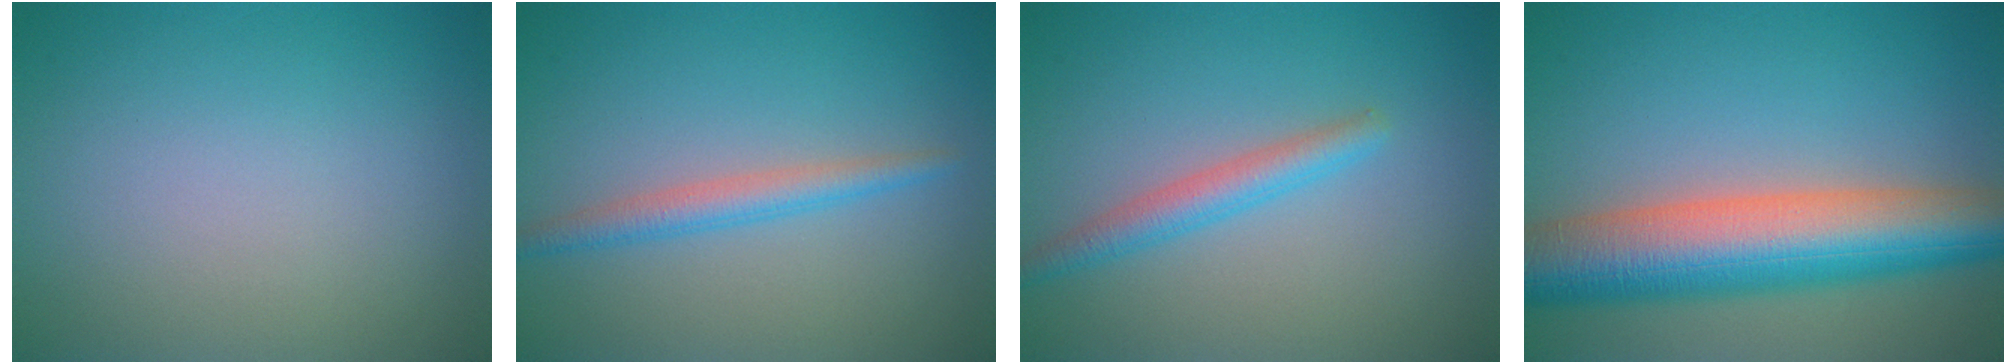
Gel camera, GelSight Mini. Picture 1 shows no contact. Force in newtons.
{"total": 2.3, "press": 2.3, "slide": 0.1}
{"total": 2.5, "press": 2.5, "slide": 0.2}
{"total": 11.0, "press": 11.0, "slide": 0.3}